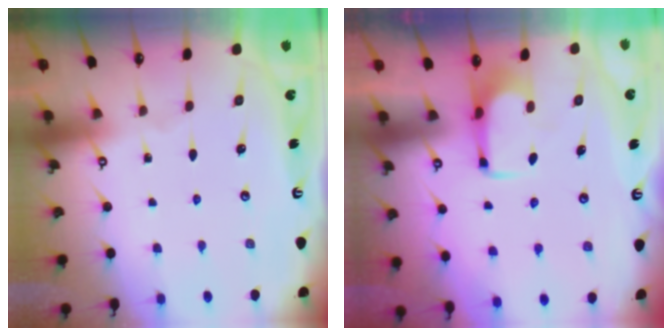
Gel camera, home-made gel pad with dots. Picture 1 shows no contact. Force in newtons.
{"total": 2.0, "press": 1.9, "slide": 0.4}